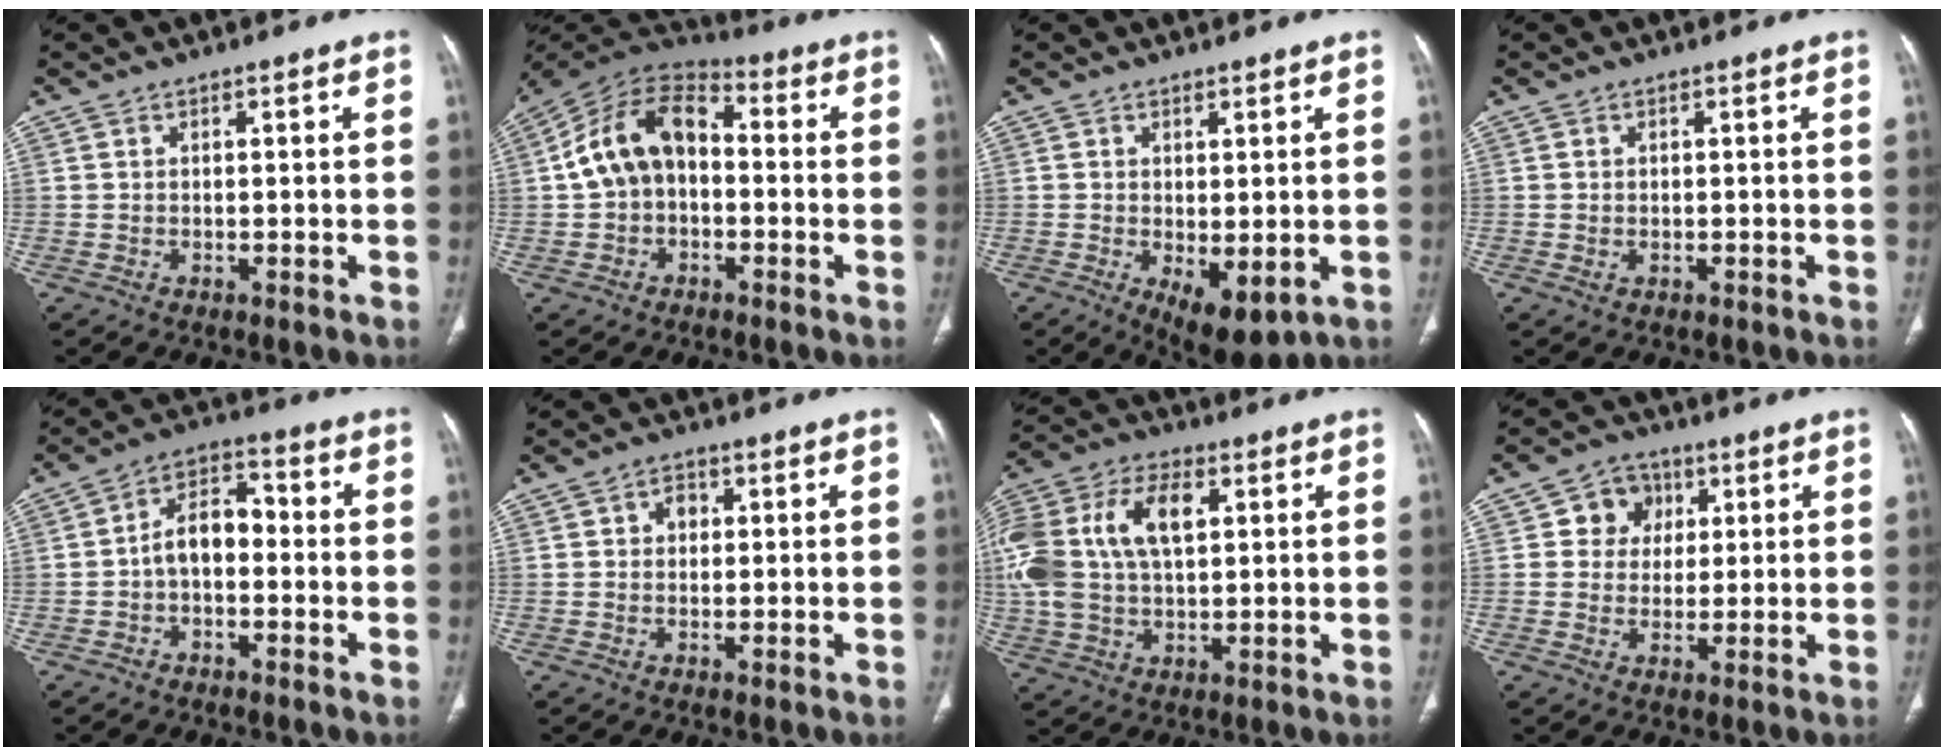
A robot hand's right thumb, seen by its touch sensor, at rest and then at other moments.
{"total": 13.4, "force": [-0.1, 9.3, 9.7], "torque": [-0.159, 0.042, -0.016]}
{"total": 7.7, "force": [-1.9, 3.6, 6.5], "torque": [-0.092, -0.015, -0.012]}
{"total": 0.9, "force": [-0.2, 0.7, 0.6], "torque": [-0.015, 0.006, 0.003]}
{"total": 7.7, "force": [-1.2, 4.8, 5.8], "torque": [-0.084, 0.035, -0.033]}
{"total": 2.7, "force": [0.6, 2.1, 1.5], "torque": [-0.011, 0.004, 0.007]}
{"total": 20.8, "force": [4.6, 12.6, 15.8], "torque": [-0.356, 0.025, 0.082]}
{"total": 6.6, "force": [1.9, 6.1, 2.0], "torque": [0.007, 0.003, 0.026]}